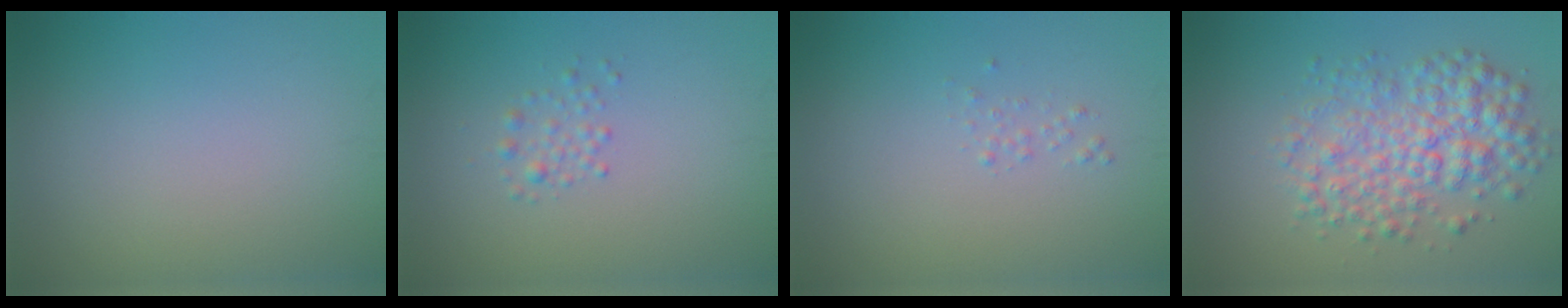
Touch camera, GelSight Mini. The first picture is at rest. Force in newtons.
{"total": 1.3, "press": 1.3, "slide": 0.1}
{"total": 0.6, "press": 0.6, "slide": 0.0}
{"total": 5.8, "press": 5.8, "slide": 0.0}